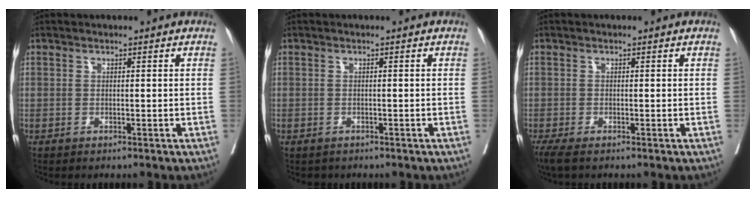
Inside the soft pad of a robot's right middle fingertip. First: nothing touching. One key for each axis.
{"total": 0.9, "fx": -0.7, "fy": 0.5, "fz": 0.0, "tx": -0.009, "ty": 0.000, "tz": -0.011}
{"total": 2.8, "fx": -2.2, "fy": 0.5, "fz": 1.7, "tx": -0.035, "ty": -0.013, "tz": -0.039}